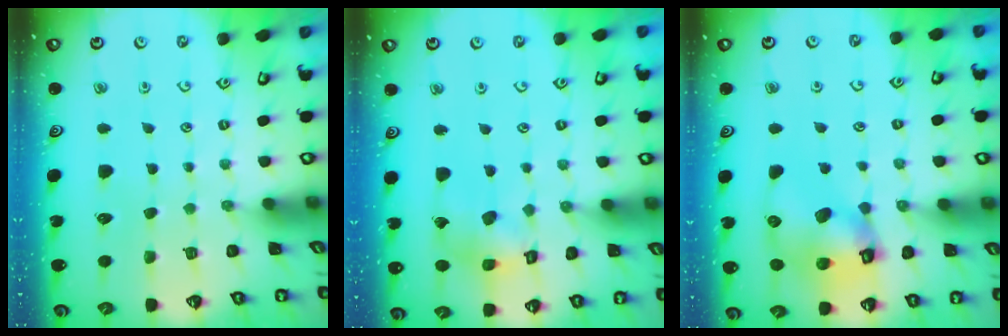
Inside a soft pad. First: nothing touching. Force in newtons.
{"total": 9.6, "press": 9.5, "slide": 1.0}
{"total": 11.7, "press": 11.6, "slide": 1.6}